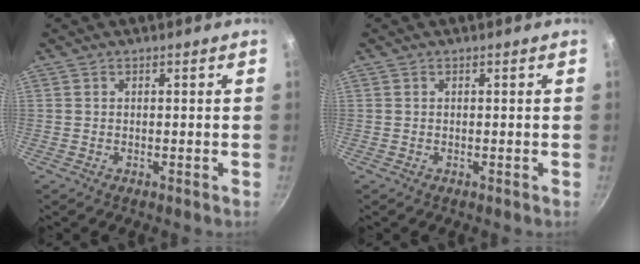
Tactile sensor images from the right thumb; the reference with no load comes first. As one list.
[{"total": 0.0}]